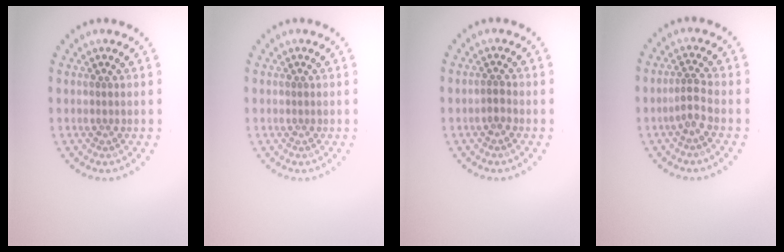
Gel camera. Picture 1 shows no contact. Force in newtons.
{"total": 0.0}
{"total": 1.0, "press": 0.8, "slide": 0.5}
{"total": 1.8, "press": 1.3, "slide": 1.3}